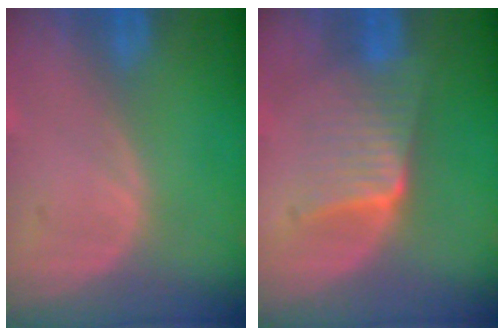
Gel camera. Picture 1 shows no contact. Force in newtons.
{"total": 6.8, "press": 5.9, "slide": 3.3}